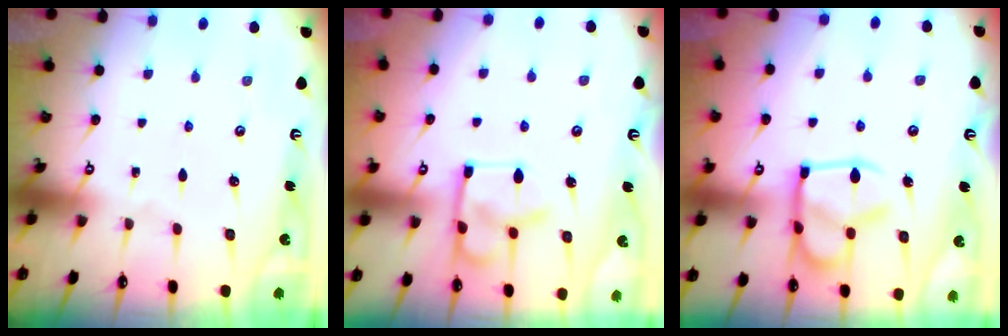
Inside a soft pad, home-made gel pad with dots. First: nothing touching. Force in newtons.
{"total": 8.6, "press": 8.5, "slide": 1.6}
{"total": 15.6, "press": 15.5, "slide": 1.7}